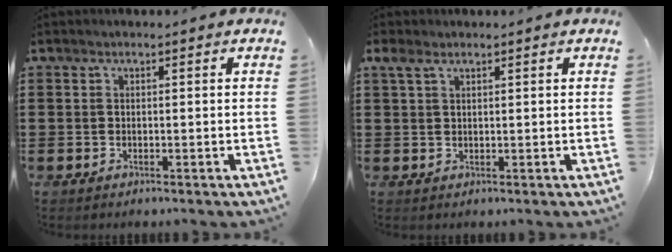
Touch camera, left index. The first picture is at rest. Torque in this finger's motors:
{"motor_torque": [1.85, -0.30, 0.05, 0.03]}